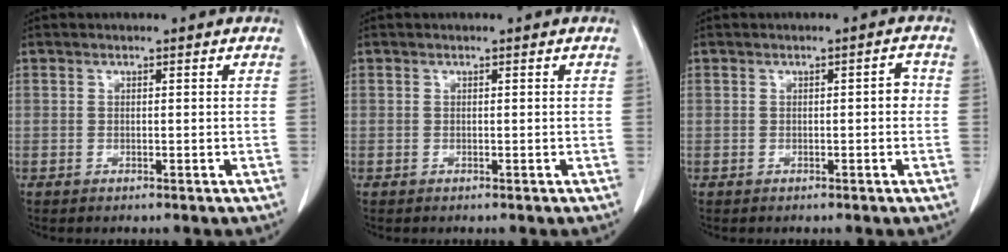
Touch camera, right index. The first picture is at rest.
{"total": 0.0}
{"total": 1.7, "force": [-0.1, 0.6, 1.6], "torque": [-0.018, 0.005, -0.002]}